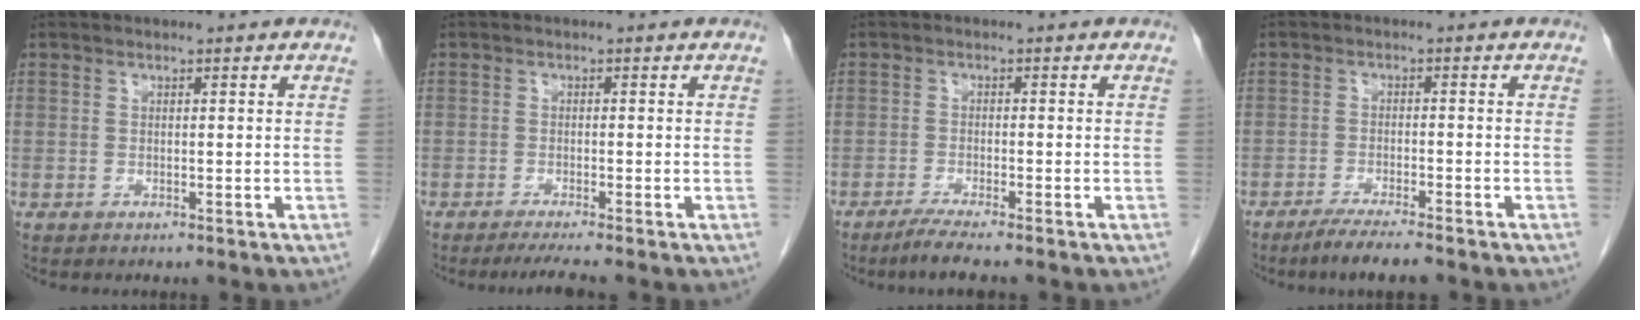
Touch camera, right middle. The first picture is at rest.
{"total": 3.0, "force": [-2.4, -0.5, 1.7], "torque": [-0.031, -0.008, -0.044]}
{"total": 3.8, "force": [-3.0, -0.4, 2.3], "torque": [-0.045, -0.009, -0.057]}
{"total": 5.2, "force": [-4.2, 0.1, 3.1], "torque": [-0.053, -0.013, -0.071]}